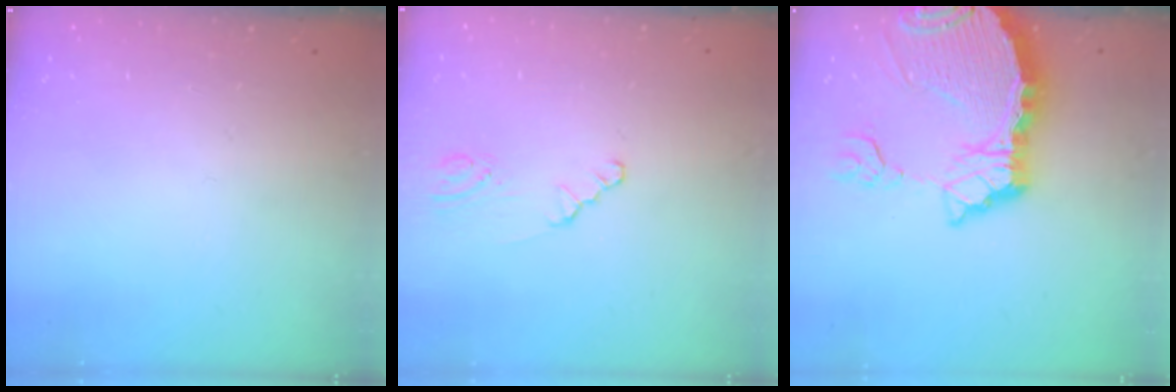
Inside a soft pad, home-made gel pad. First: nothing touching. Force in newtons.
{"total": 1.2, "press": 1.2, "slide": 0.2}
{"total": 10.4, "press": 10.3, "slide": 1.3}